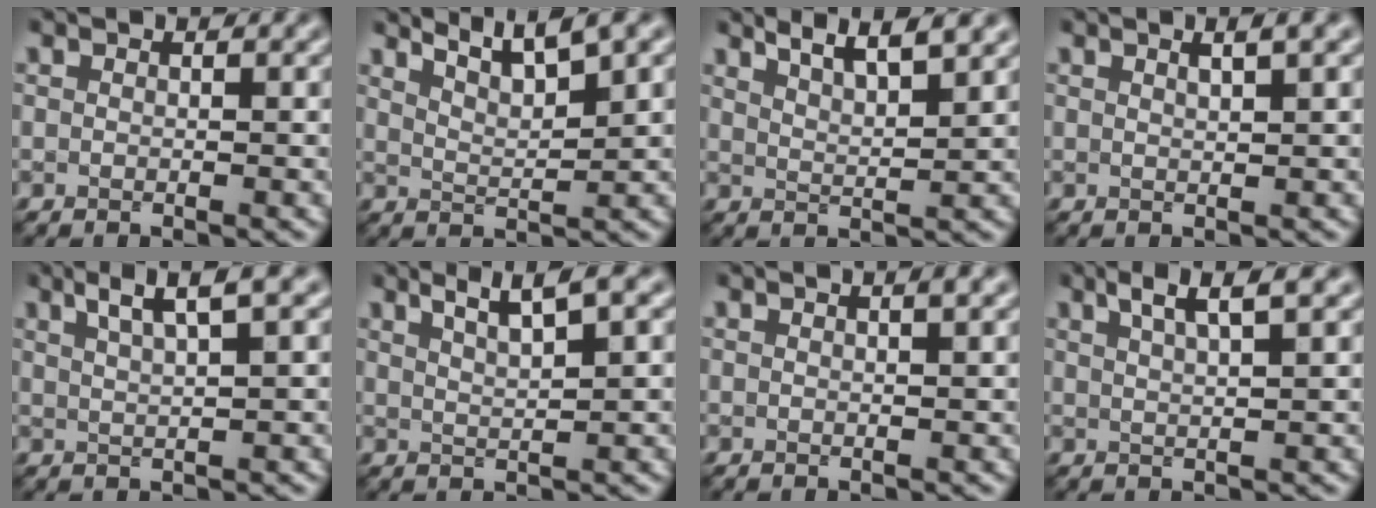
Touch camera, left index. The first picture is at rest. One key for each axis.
{"total": 4.5, "fx": 3.8, "fy": 0.6, "fz": 2.4, "tx": -0.035, "ty": 0.007, "tz": 0.055}
{"total": 5.6, "fx": 4.3, "fy": 1.5, "fz": 3.3, "tx": -0.023, "ty": 0.025, "tz": 0.038}
{"total": 1.9, "fx": 1.0, "fy": 0.4, "fz": 1.6, "tx": -0.017, "ty": 0.003, "tz": 0.012}
{"total": 3.8, "fx": 2.3, "fy": 0.5, "fz": 3.0, "tx": -0.039, "ty": 0.009, "tz": 0.040}
{"total": 3.6, "fx": 2.4, "fy": 0.4, "fz": 2.7, "tx": -0.036, "ty": 0.006, "tz": 0.044}
{"total": 1.0, "fx": 0.4, "fy": 0.2, "fz": 0.8, "tx": -0.009, "ty": 0.002, "tz": 0.006}
{"total": 3.7, "fx": 2.3, "fy": 0.6, "fz": 2.8, "tx": -0.032, "ty": 0.008, "tz": 0.036}